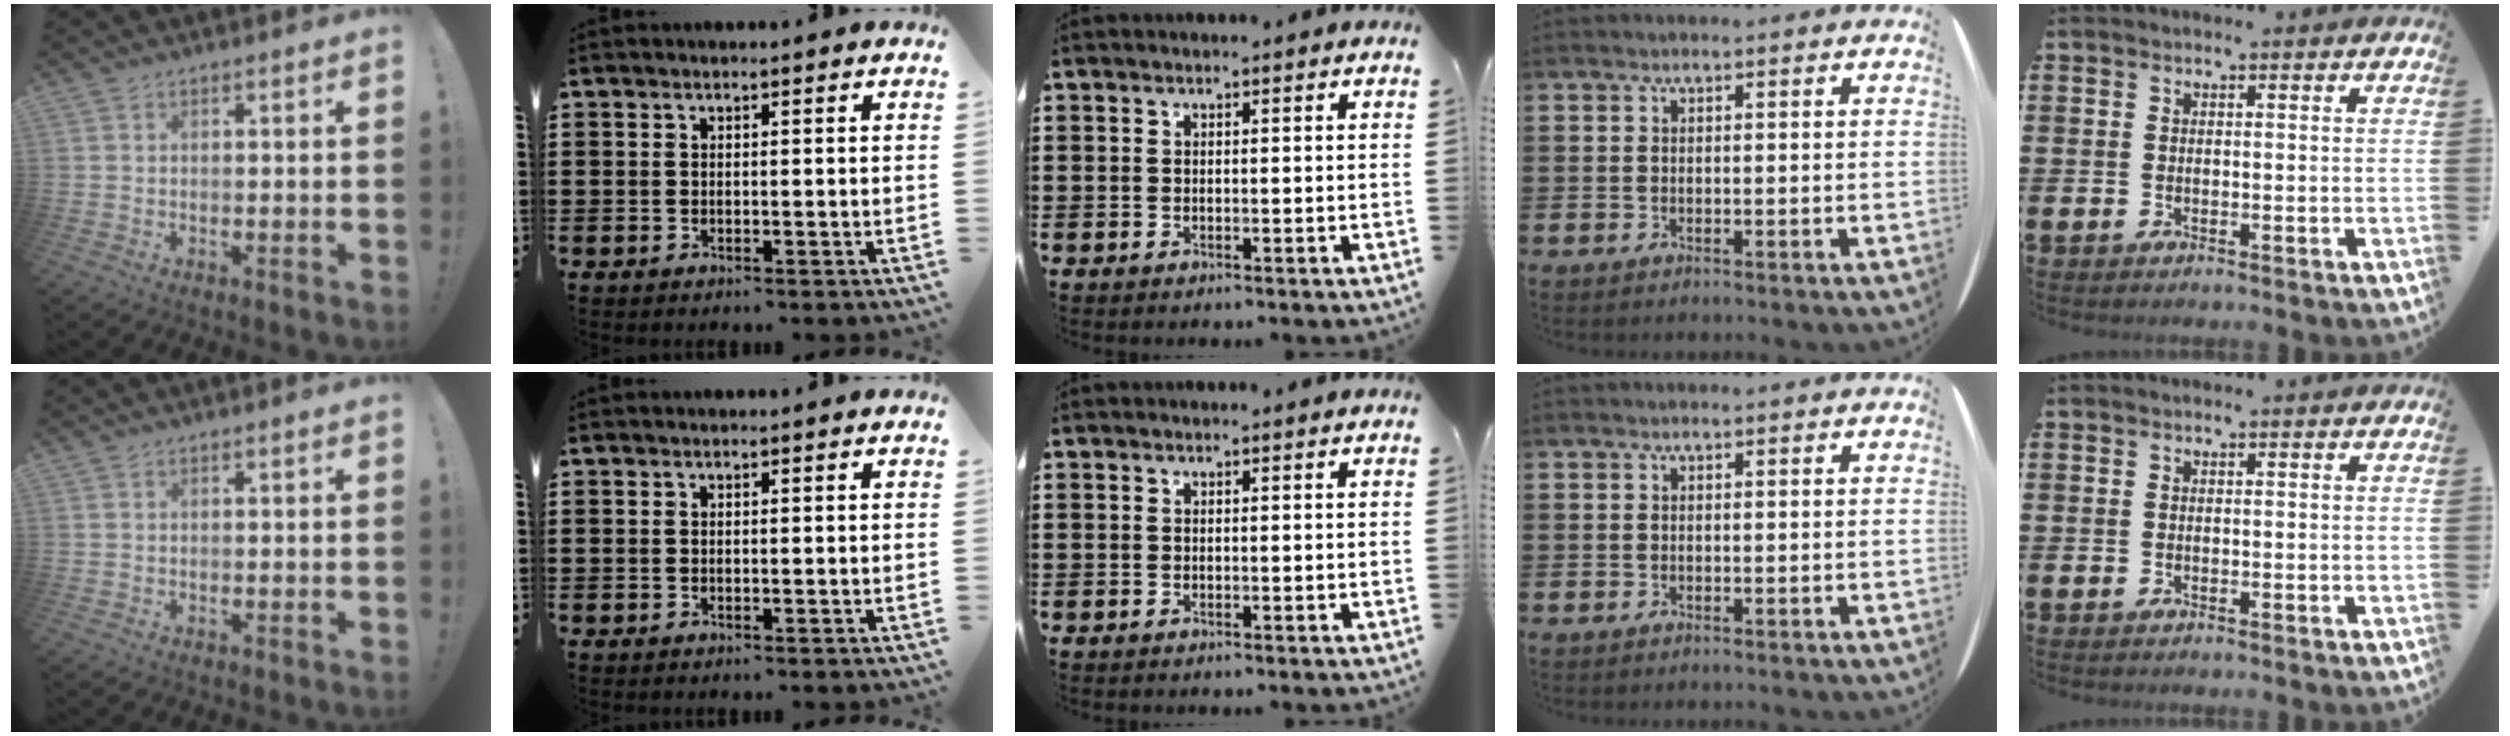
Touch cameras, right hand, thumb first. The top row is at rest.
{}